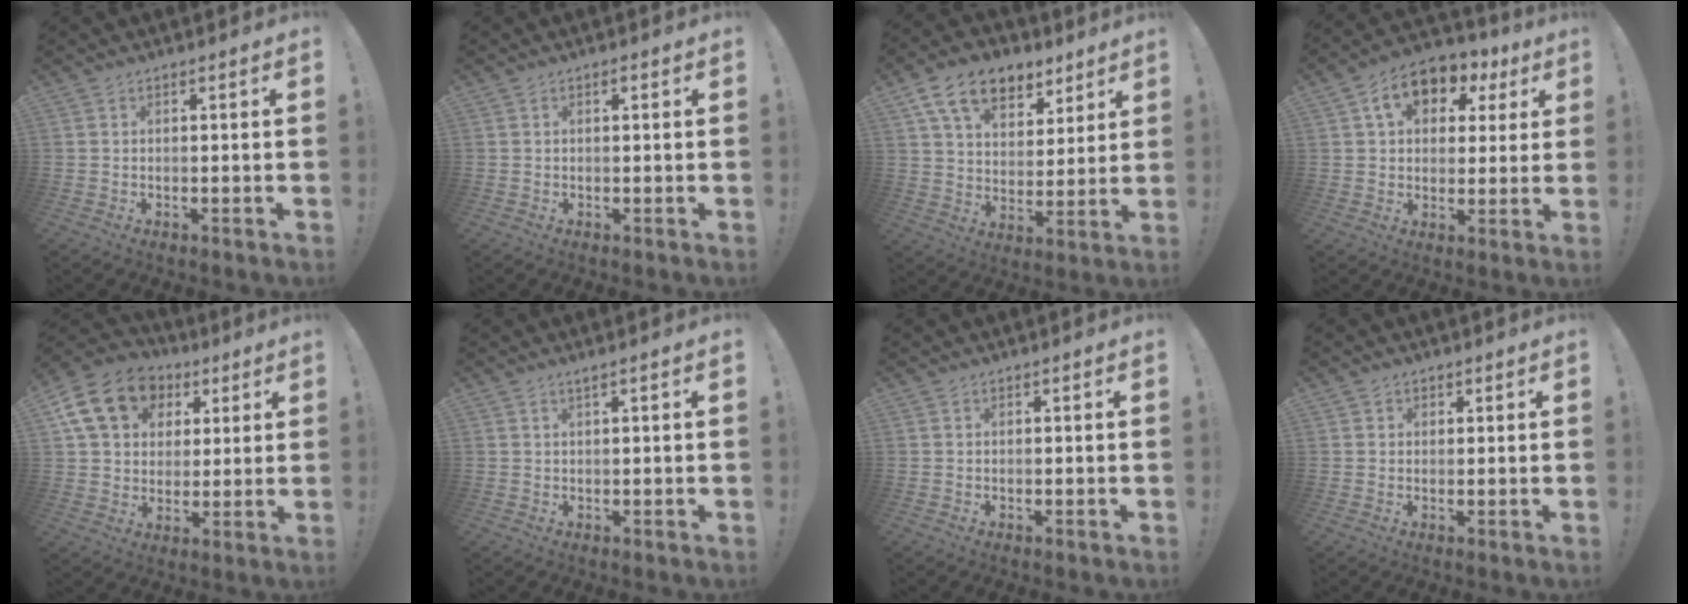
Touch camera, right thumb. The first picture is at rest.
{"total": 0.7, "force": [0.3, 0.1, 0.6], "torque": [-0.007, -0.001, 0.003]}
{"total": 15.1, "force": [9.2, 9.3, 7.5], "torque": [-0.114, -0.050, 0.169]}
{"total": 12.5, "force": [5.4, 8.7, 7.1], "torque": [-0.105, -0.016, 0.100]}
{"total": 17.6, "force": [7.2, 13.6, 8.6], "torque": [-0.123, -0.023, 0.144]}
{"total": 1.7, "force": [0.8, -0.3, 1.4], "torque": [-0.026, -0.001, 0.014]}
{"total": 0.0}
{"total": 1.3, "force": [0.8, 1.1, 0.2], "torque": [0.002, -0.003, 0.013]}